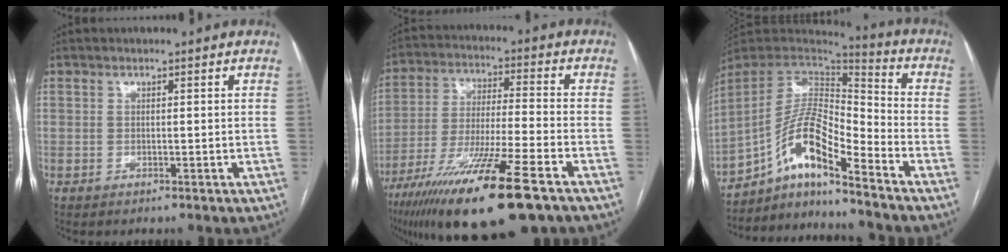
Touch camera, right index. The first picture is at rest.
{"total": 19.9, "force": [-12.3, 1.3, 15.6], "torque": [-0.274, -0.054, -0.216]}
{"total": 14.3, "force": [-9.0, 2.6, 10.8], "torque": [-0.208, 0.021, -0.156]}